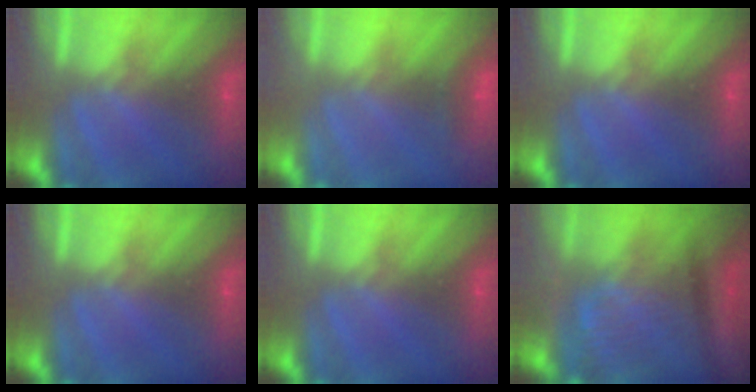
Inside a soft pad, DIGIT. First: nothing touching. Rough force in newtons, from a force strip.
{"total": 2.3}
{"total": 0.0}
{"total": 0.0}
{"total": 0.0}
{"total": 3.3}